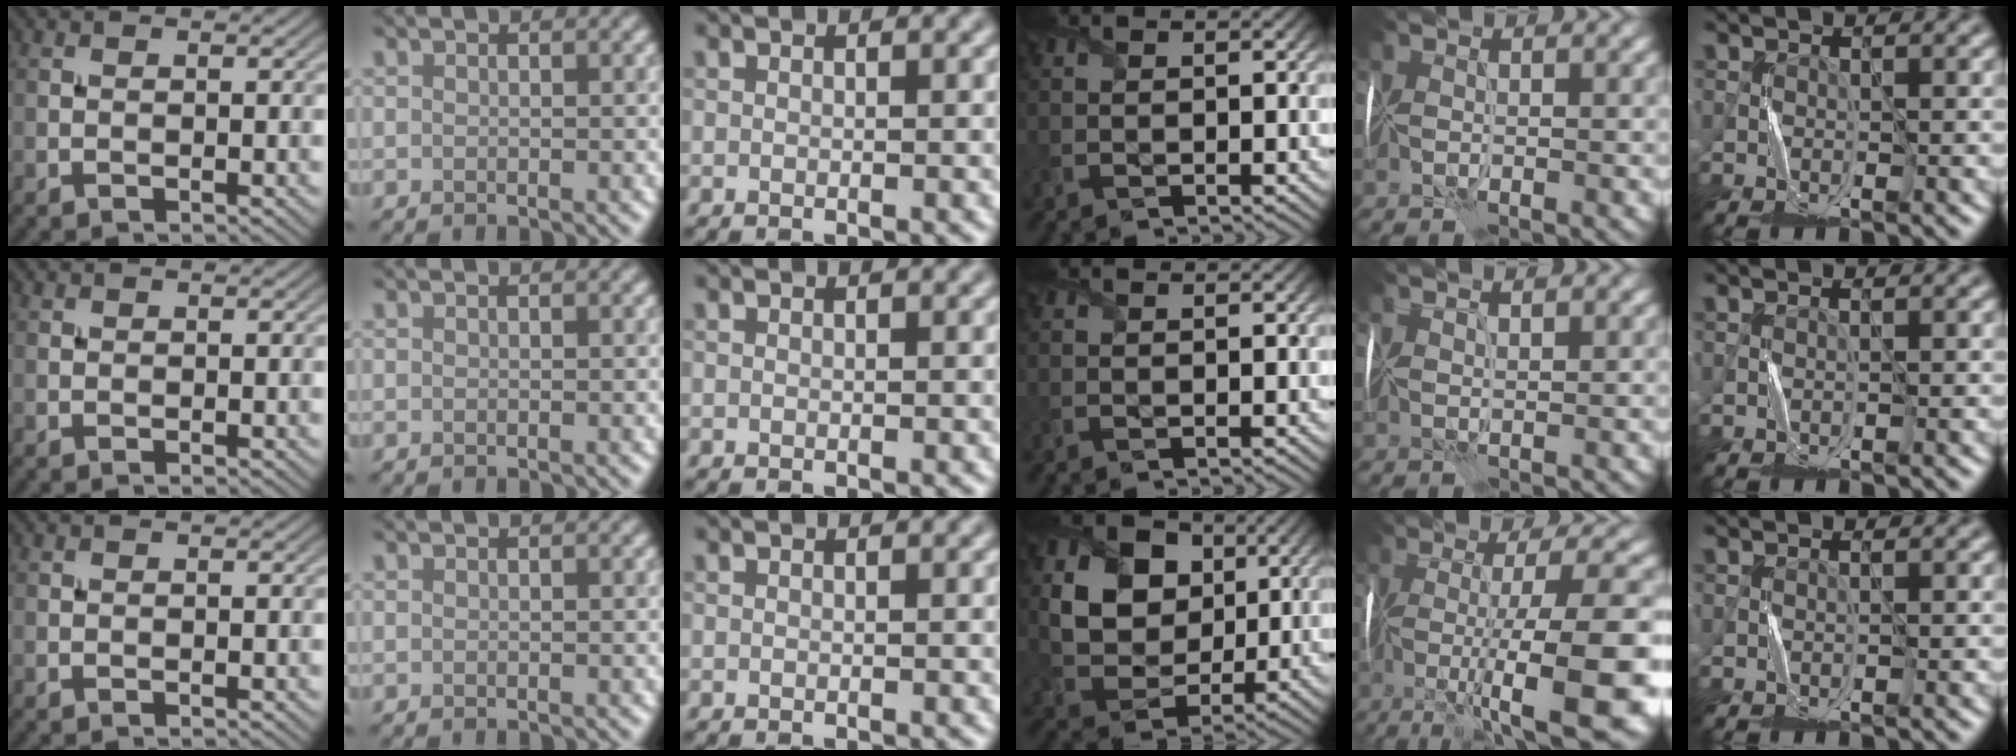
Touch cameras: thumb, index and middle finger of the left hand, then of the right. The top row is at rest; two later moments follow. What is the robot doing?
{"motion": "fold", "object": "handkerchief"}